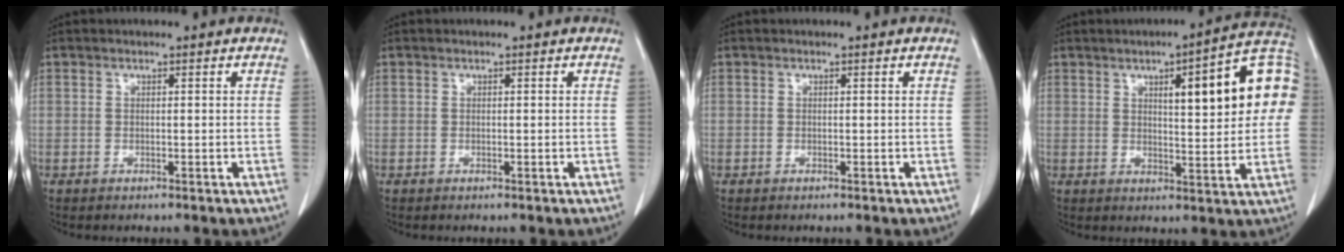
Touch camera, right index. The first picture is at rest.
{"total": 0.0}
{"total": 0.0}
{"total": 15.0, "force": [3.4, 3.0, 14.4], "torque": [-0.185, 0.030, 0.039]}